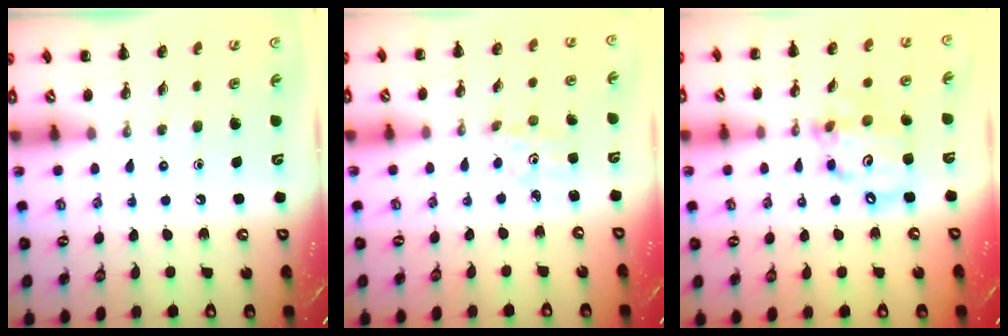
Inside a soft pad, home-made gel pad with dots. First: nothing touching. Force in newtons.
{"total": 2.0, "press": 1.9, "slide": 0.7}
{"total": 11.3, "press": 10.9, "slide": 2.7}